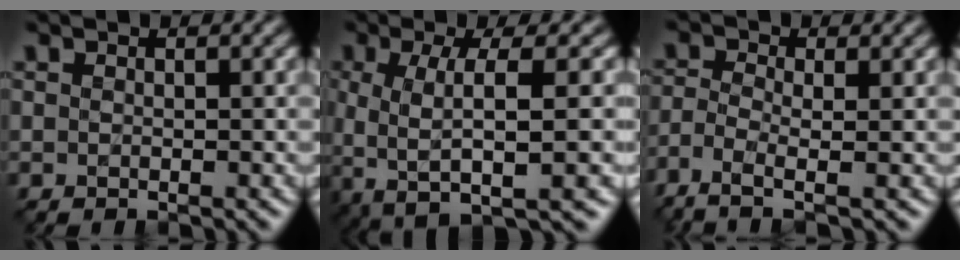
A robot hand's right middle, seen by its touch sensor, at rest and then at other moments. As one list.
[{"total": 7.2, "force": [-1.3, 2.1, 6.8], "torque": [-0.114, -0.011, -0.026]}, {"total": 3.6, "force": [-2.1, 1.1, 2.8], "torque": [-0.067, -0.009, -0.050]}]